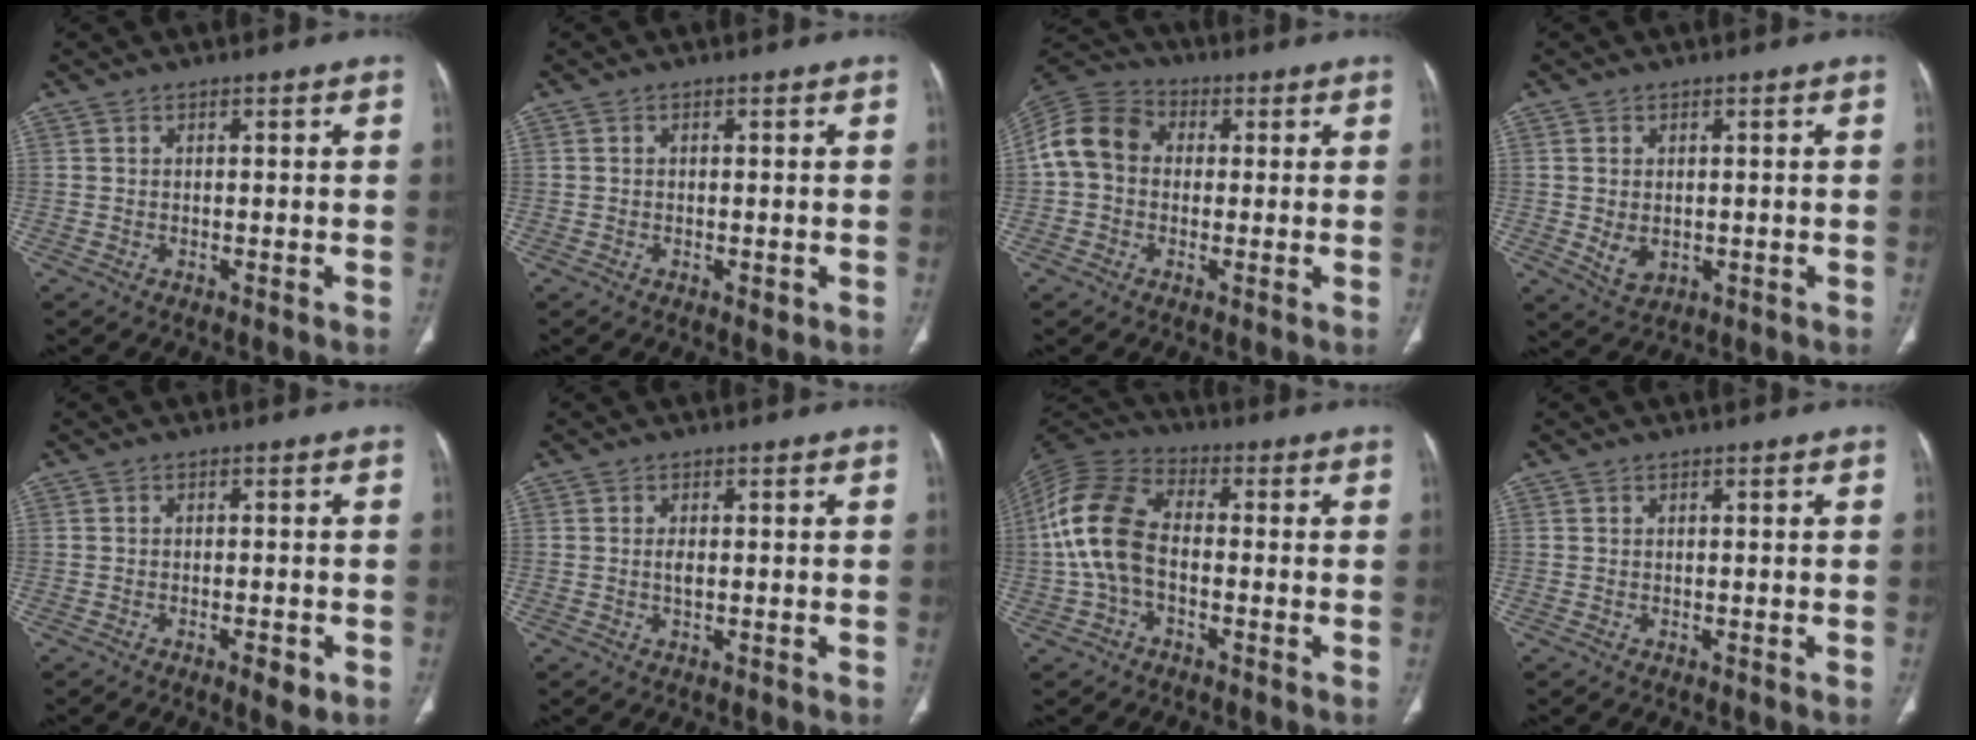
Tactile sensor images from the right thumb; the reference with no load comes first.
{"total": 1.2, "force": [-0.4, 0.7, 0.9], "torque": [-0.009, -0.002, -0.005]}
{"total": 11.4, "force": [0.7, 9.1, 6.8], "torque": [-0.130, 0.035, 0.003]}
{"total": 4.3, "force": [-0.3, 3.0, 3.0], "torque": [-0.047, -0.008, 0.007]}
{"total": 3.3, "force": [-1.7, 1.4, 2.4], "torque": [-0.028, 0.002, -0.021]}
{"total": 1.5, "force": [0.0, 0.7, 1.3], "torque": [-0.026, -0.001, -0.001]}
{"total": 13.0, "force": [-1.4, 8.1, 10.1], "torque": [-0.213, 0.034, -0.036]}
{"total": 0.0}